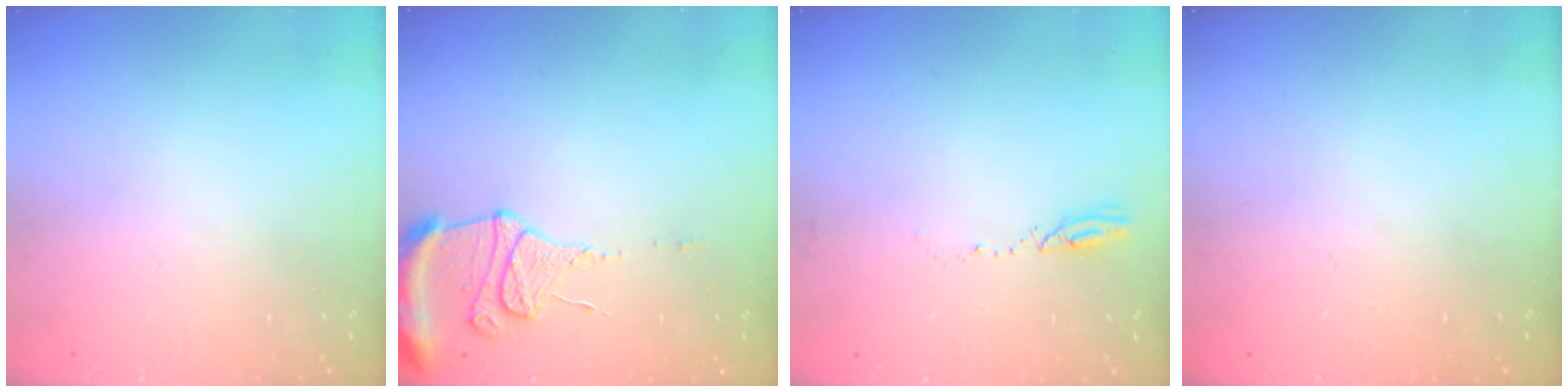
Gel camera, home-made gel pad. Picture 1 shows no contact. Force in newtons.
{"total": 11.4, "press": 11.3, "slide": 1.2}
{"total": 2.5, "press": 2.4, "slide": 0.3}
{"total": 0.0}